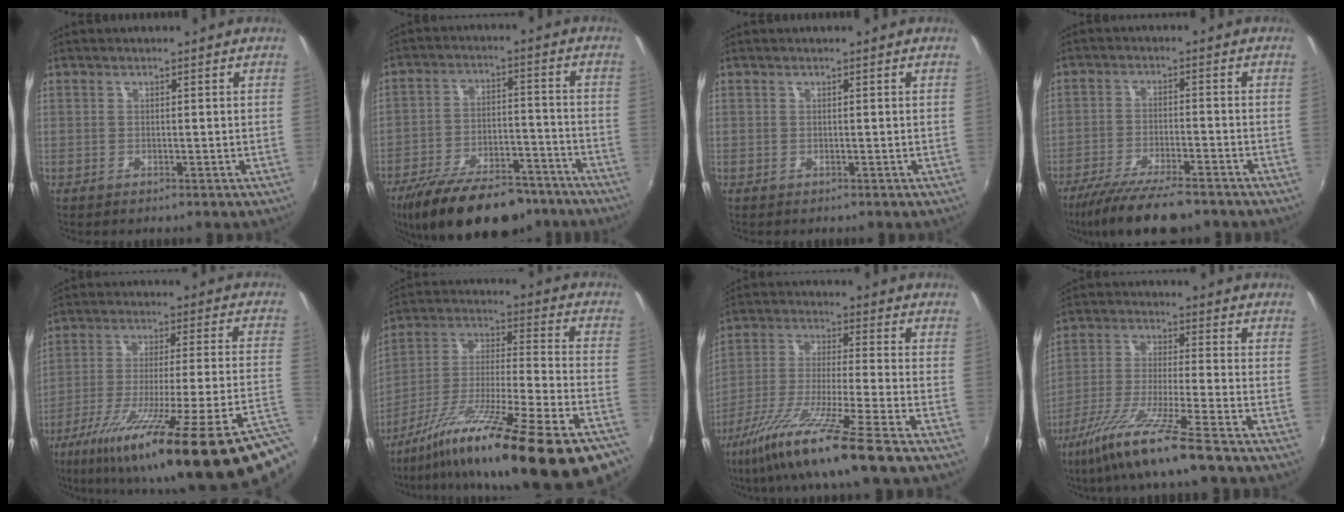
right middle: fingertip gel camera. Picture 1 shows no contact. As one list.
[{"total": 21.9, "force": [-16.8, 8.4, 11.2], "torque": [-0.213, -0.014, -0.248]}, {"total": 0.0}, {"total": 12.9, "force": [-10.4, 2.5, 7.1], "torque": [-0.152, -0.029, -0.174]}, {"total": 30.4, "force": [-19.4, 2.1, 23.4], "torque": [-0.343, -0.092, -0.286]}, {"total": 30.8, "force": [-22.2, 3.7, 21.0], "torque": [-0.326, -0.069, -0.345]}, {"total": 15.2, "force": [-10.4, -0.4, 11.1], "torque": [-0.224, -0.037, -0.187]}, {"total": 12.9, "force": [-9.2, -0.6, 9.0], "torque": [-0.182, -0.028, -0.167]}]